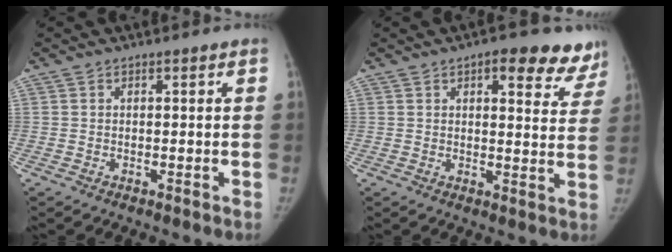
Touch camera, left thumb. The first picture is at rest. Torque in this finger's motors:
{"motor_torque": [0.01, 0.02, 0.70, -0.50, -0.03]}